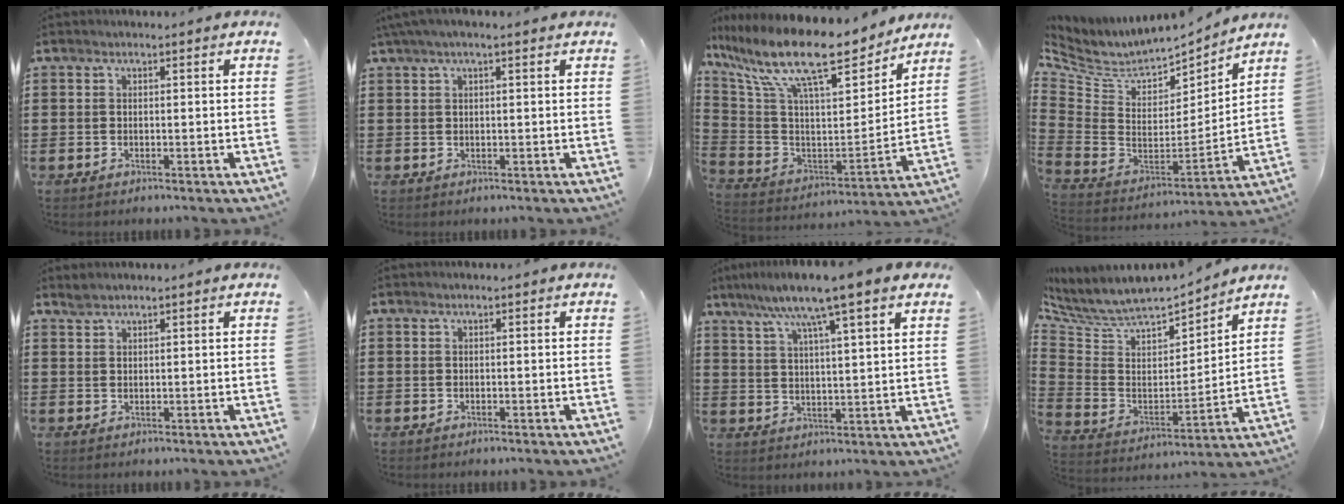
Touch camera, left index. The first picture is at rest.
{"total": 2.0, "force": [1.1, 0.1, 1.7], "torque": [-0.033, 0.001, 0.019]}
{"total": 15.9, "force": [12.3, 2.9, 9.7], "torque": [-0.227, -0.081, 0.207]}
{"total": 6.3, "force": [5.7, 2.1, 1.4], "torque": [-0.069, -0.054, 0.096]}
{"total": 1.2, "force": [1.1, 0.1, 0.2], "torque": [-0.006, 0.000, 0.022]}
{"total": 0.0}
{"total": 7.9, "force": [6.1, -0.4, 5.0], "torque": [-0.118, -0.023, 0.099]}
{"total": 5.9, "force": [5.3, 2.2, 1.5], "torque": [-0.062, -0.045, 0.089]}